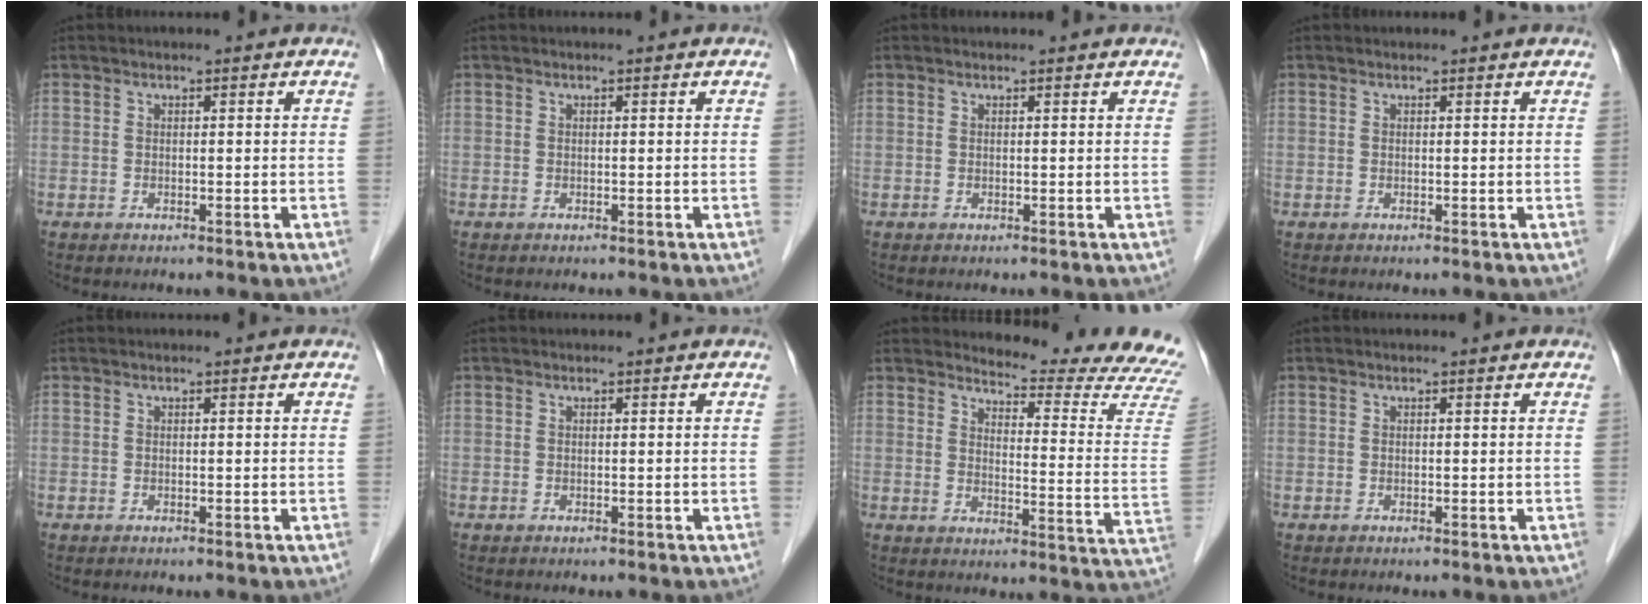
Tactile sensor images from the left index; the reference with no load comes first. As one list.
[{"total": 0.0}, {"total": 1.7, "force": [1.6, 0.3, 0.3], "torque": [-0.013, 0.013, 0.015]}, {"total": 1.2, "force": [1.2, 0.2, 0.2], "torque": [-0.011, 0.010, 0.011]}, {"total": 0.0}, {"total": 0.0}, {"total": 16.6, "force": [16.3, -0.6, 3.3], "torque": [-0.043, -0.141, 0.173]}, {"total": 0.0}]